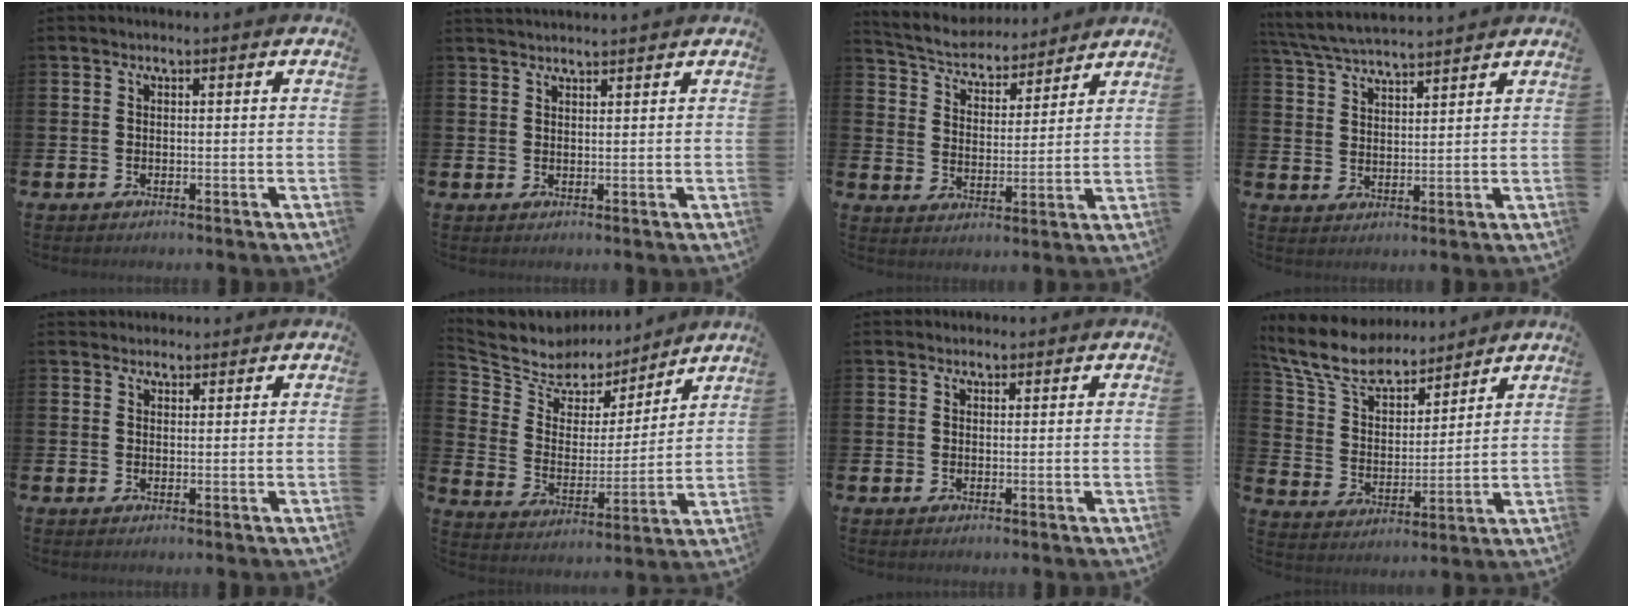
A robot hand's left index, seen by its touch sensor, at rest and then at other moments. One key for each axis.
{"total": 1.9, "fx": 1.9, "fy": 0.2, "fz": 0.1, "tx": 0.006, "ty": -0.010, "tz": 0.032}
{"total": 5.6, "fx": 5.4, "fy": 1.4, "fz": 0.5, "tx": -0.037, "ty": -0.044, "tz": 0.089}
{"total": 5.5, "fx": 5.4, "fy": 0.4, "fz": 1.1, "tx": -0.040, "ty": -0.028, "tz": 0.096}
{"total": 1.9, "fx": 1.8, "fy": 0.6, "fz": -0.2, "tx": 0.015, "ty": -0.008, "tz": 0.030}
{"total": 7.7, "fx": 7.0, "fy": 3.2, "fz": 0.0, "tx": -0.048, "ty": -0.058, "tz": 0.125}
{"total": 1.1, "fx": 1.0, "fy": 0.5, "fz": 0.0, "tx": 0.016, "ty": 0.000, "tz": 0.014}
{"total": 9.5, "fx": 8.6, "fy": 2.9, "fz": 2.9, "tx": -0.095, "ty": -0.052, "tz": 0.155}